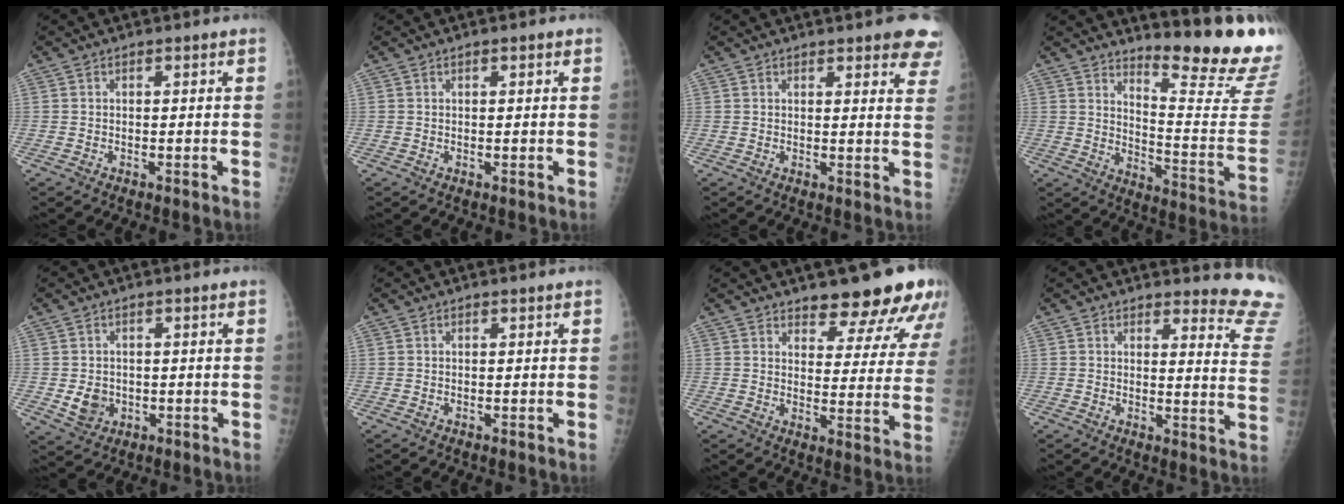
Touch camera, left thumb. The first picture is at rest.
{"total": 1.1, "force": [0.5, 0.3, 0.9], "torque": [-0.014, 0.001, 0.005]}
{"total": 8.6, "force": [6.3, 2.5, 5.3], "torque": [-0.032, -0.024, 0.059]}
{"total": 19.0, "force": [17.2, 0.6, 8.1], "torque": [-0.092, -0.207, 0.225]}
{"total": 4.5, "force": [-0.8, 3.9, 2.1], "torque": [-0.019, 0.002, -0.002]}
{"total": 0.0}
{"total": 13.8, "force": [11.0, 4.9, 6.8], "torque": [-0.034, -0.073, 0.129]}
{"total": 11.1, "force": [11.0, 1.2, 0.9], "torque": [0.027, -0.144, 0.088]}